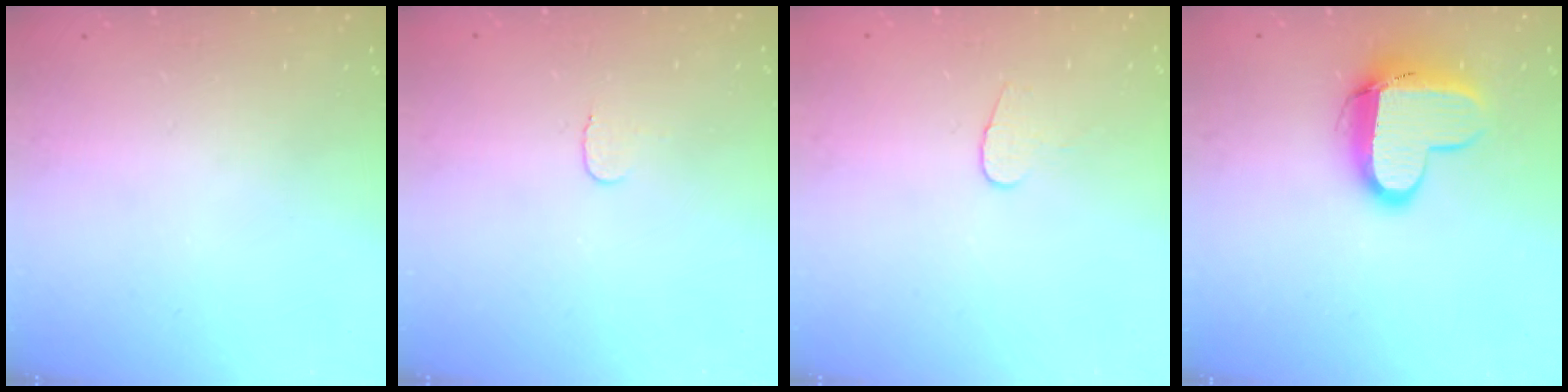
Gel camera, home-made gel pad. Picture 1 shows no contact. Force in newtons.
{"total": 3.6, "press": 3.6, "slide": 0.4}
{"total": 4.7, "press": 4.6, "slide": 0.4}
{"total": 11.4, "press": 11.4, "slide": 1.1}